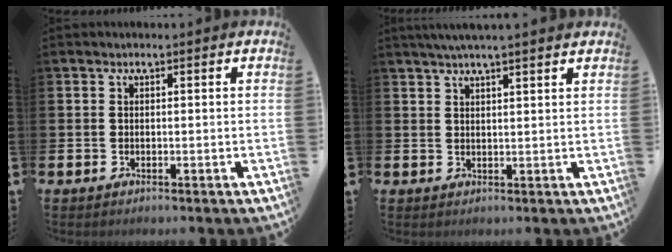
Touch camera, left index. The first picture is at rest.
{"total": 3.2, "force": [3.0, -0.3, 1.3], "torque": [-0.031, -0.005, 0.054]}